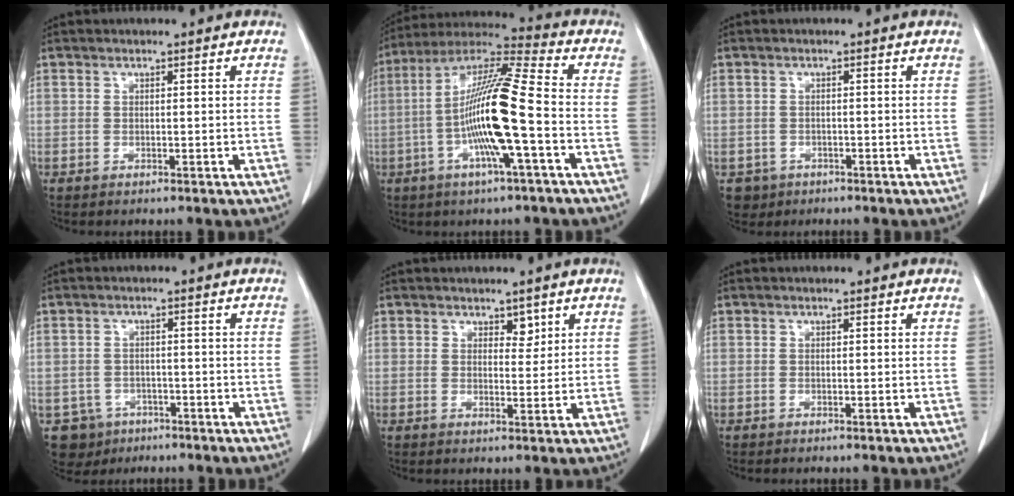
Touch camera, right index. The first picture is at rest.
{"total": 15.3, "force": [-3.1, 0.4, 15.0], "torque": [-0.285, 0.006, -0.066]}
{"total": 2.8, "force": [-1.3, 2.5, 0.1], "torque": [0.000, 0.007, -0.018]}
{"total": 5.3, "force": [-3.0, 4.4, 0.3], "torque": [-0.003, 0.007, -0.042]}
{"total": 2.2, "force": [1.4, 1.3, 1.1], "torque": [-0.011, -0.005, 0.023]}
{"total": 0.0}